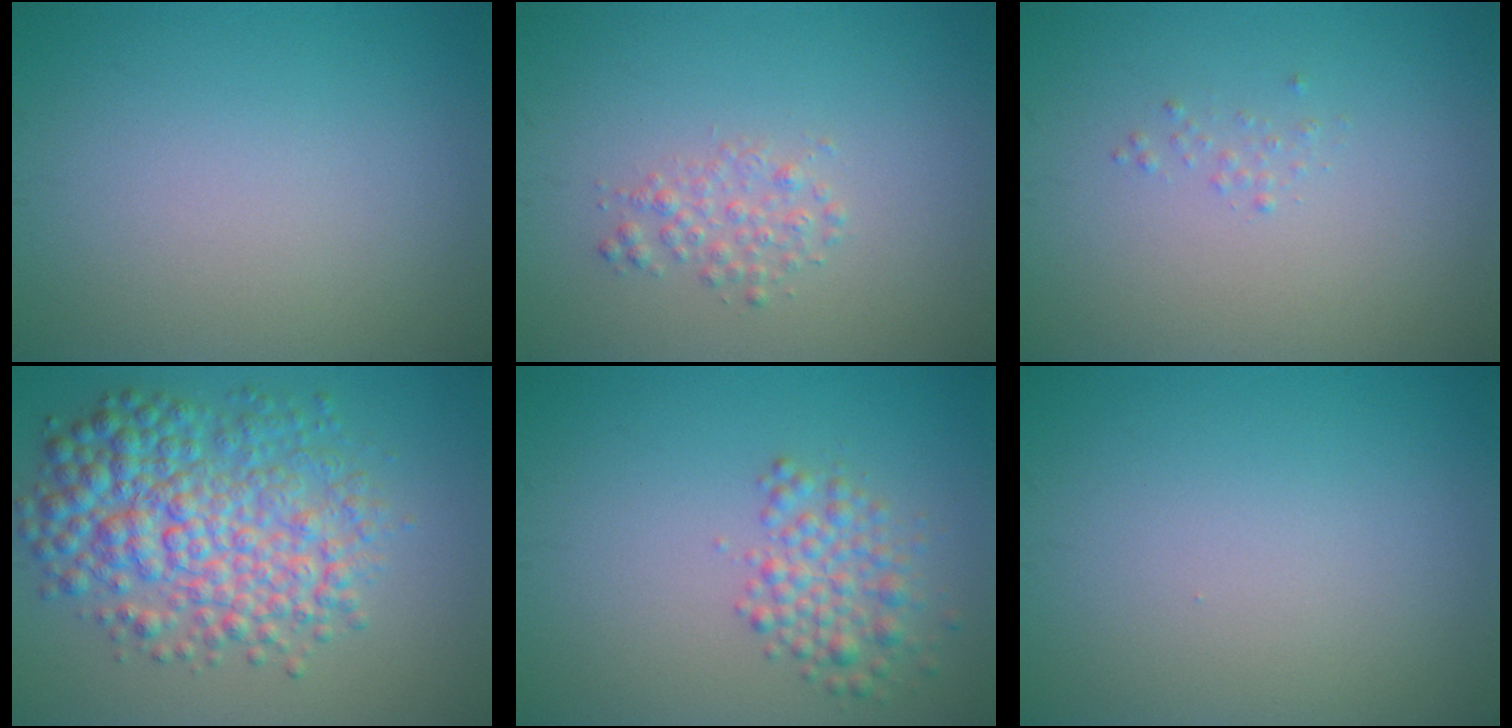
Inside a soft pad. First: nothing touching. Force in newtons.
{"total": 1.6, "press": 1.6, "slide": 0.1}
{"total": 0.5, "press": 0.5, "slide": 0.0}
{"total": 7.9, "press": 7.9, "slide": 0.1}
{"total": 2.9, "press": 2.9, "slide": 0.1}
{"total": 0.0}